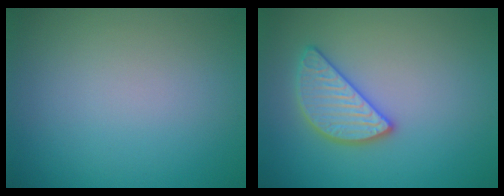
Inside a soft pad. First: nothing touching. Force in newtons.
{"total": 3.1, "press": 3.1, "slide": 0.3}